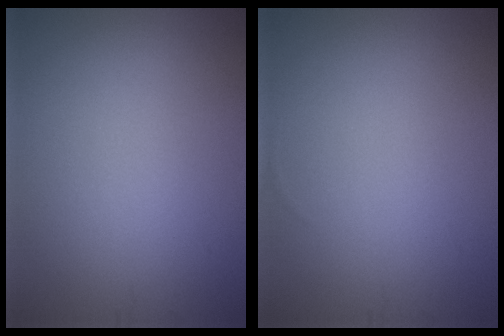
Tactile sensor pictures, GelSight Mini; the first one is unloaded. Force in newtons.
{"total": 0.0}